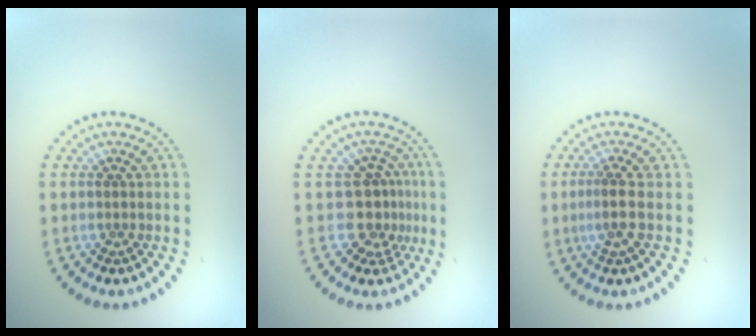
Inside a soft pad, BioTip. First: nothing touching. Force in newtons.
{"total": 3.1, "press": 2.2, "slide": 2.2}
{"total": 1.7, "press": 1.4, "slide": 1.0}